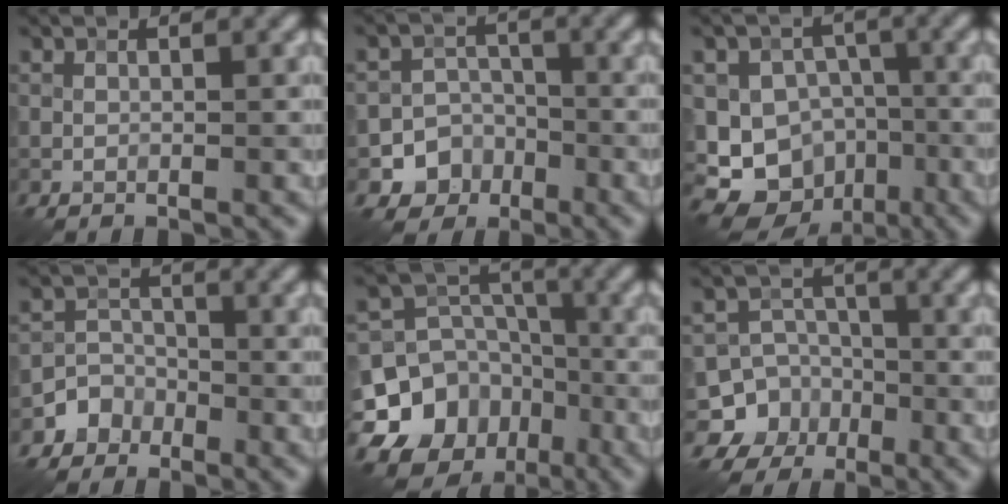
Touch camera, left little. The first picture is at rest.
{"total": 5.4, "force": [-2.7, 4.6, 0.7], "torque": [0.021, -0.007, -0.060]}
{"total": 11.8, "force": [-4.9, 9.9, 4.3], "torque": [-0.065, -0.016, -0.088]}
{"total": 2.7, "force": [-1.7, 2.1, 0.0], "torque": [0.024, 0.013, -0.039]}
{"total": 14.2, "force": [-7.6, 11.4, 3.9], "torque": [-0.084, -0.032, -0.129]}
{"total": 8.9, "force": [-3.6, 8.1, 0.8], "torque": [-0.011, -0.009, -0.078]}